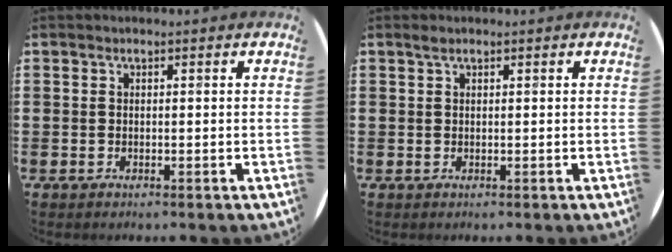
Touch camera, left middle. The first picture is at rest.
{"total": 0.6, "force": [0.5, 0.2, 0.3], "torque": [0.001, -0.001, 0.007]}